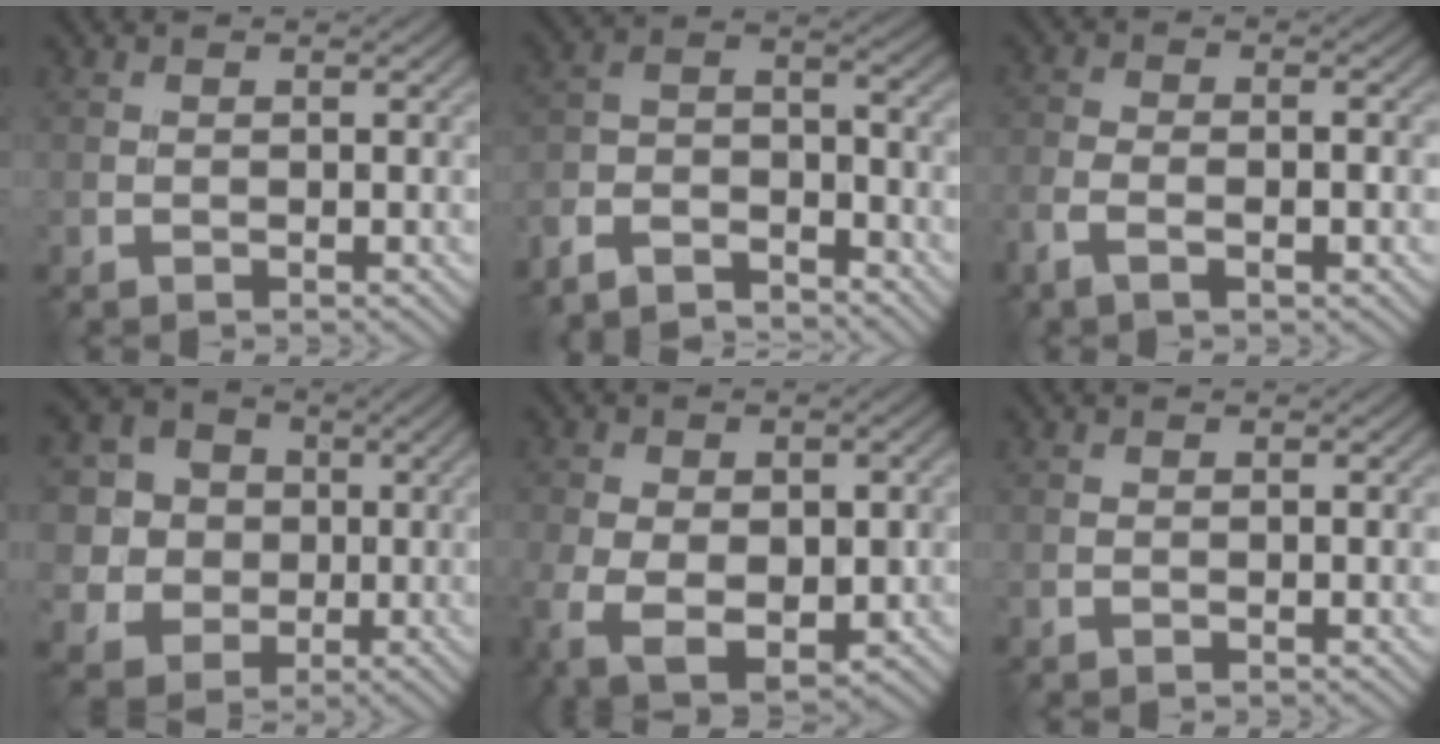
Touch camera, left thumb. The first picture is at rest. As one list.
[{"total": 7.5, "force": [-6.6, 2.3, 2.7], "torque": [-0.059, -0.007, -0.142]}, {"total": 4.2, "force": [-2.1, 1.5, 3.3], "torque": [-0.072, -0.002, -0.044]}, {"total": 10.4, "force": [1.3, 9.6, 3.9], "torque": [-0.148, 0.017, 0.005]}, {"total": 9.8, "force": [-2.4, 6.2, 7.2], "torque": [-0.148, -0.041, -0.024]}, {"total": 0.0}]